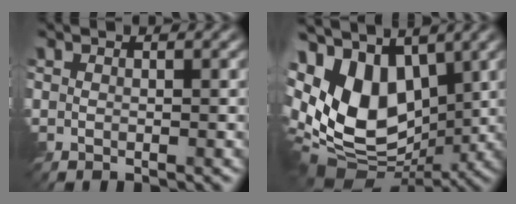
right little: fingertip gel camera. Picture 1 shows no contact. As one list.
[{"total": 13.8, "force": [1.0, 9.5, 10.0], "torque": [-0.237, -0.007, 0.013]}]